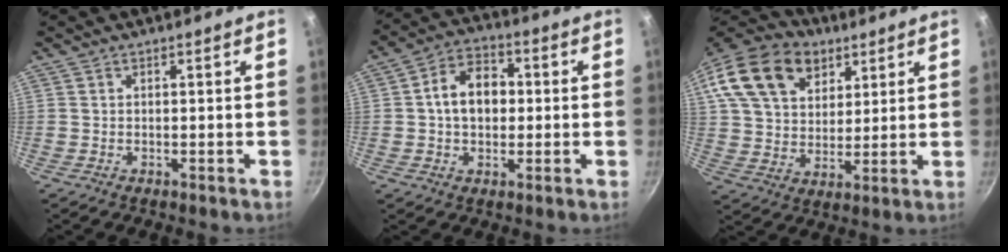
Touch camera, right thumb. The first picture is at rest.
{"total": 10.0, "force": [0.5, 7.2, 6.9], "torque": [-0.081, 0.022, -0.004]}
{"total": 21.9, "force": [10.8, 14.9, 11.9], "torque": [-0.217, 0.003, 0.191]}